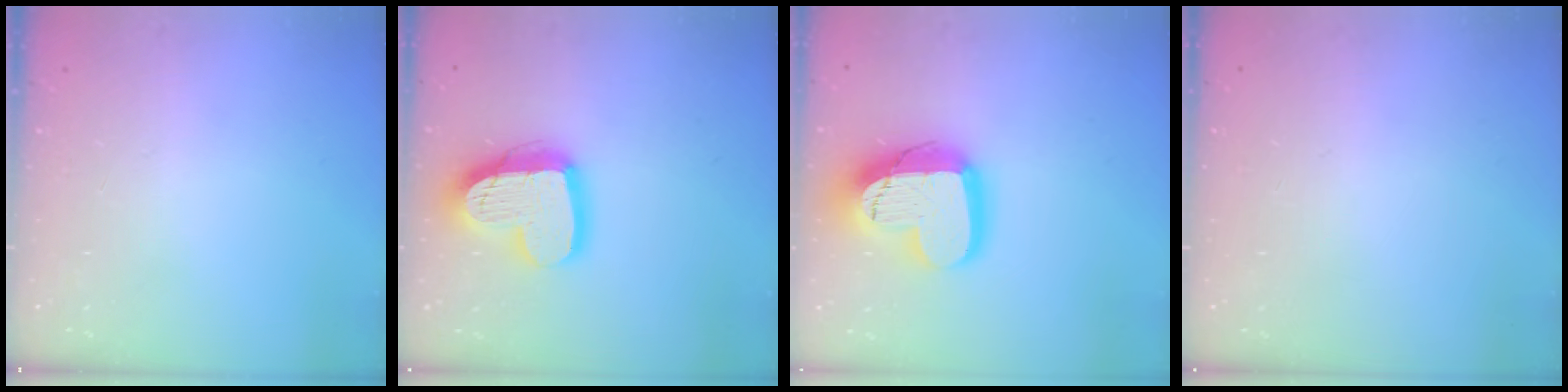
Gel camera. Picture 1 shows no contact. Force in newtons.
{"total": 17.4, "press": 17.3, "slide": 1.5}
{"total": 19.1, "press": 19.1, "slide": 1.4}
{"total": 0.0}